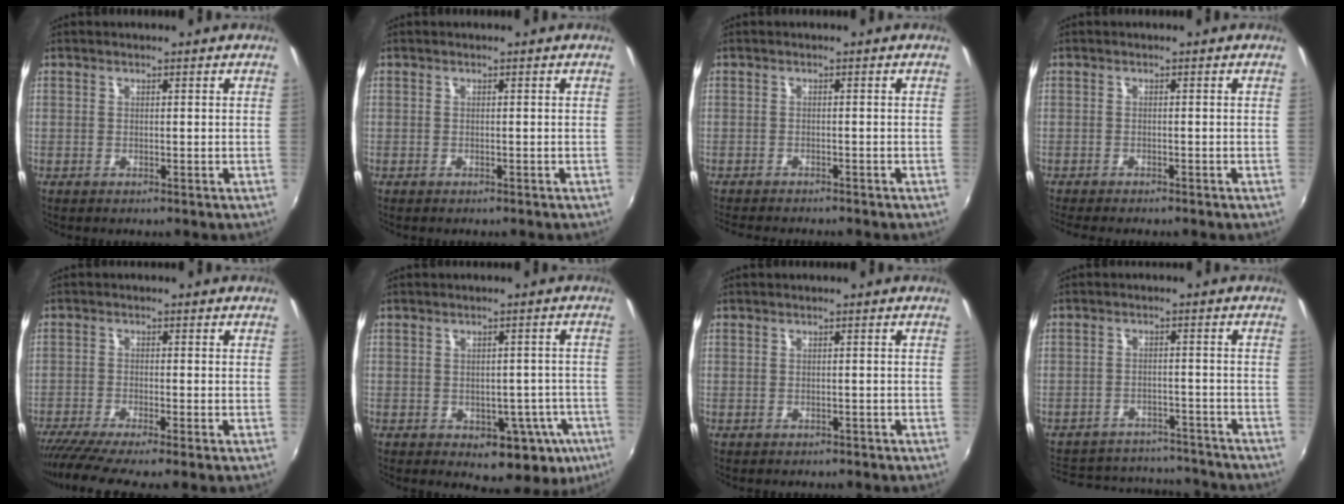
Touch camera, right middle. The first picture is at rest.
{"total": 0.5, "force": [-0.5, -0.2, 0.0], "torque": [0.000, -0.002, -0.008]}
{"total": 5.5, "force": [-5.2, 0.5, 1.9], "torque": [-0.048, -0.016, -0.081]}
{"total": 4.0, "force": [-3.6, 0.4, 1.7], "torque": [-0.036, -0.019, -0.060]}
{"total": 7.2, "force": [-5.8, -1.0, 4.1], "torque": [-0.093, -0.033, -0.104]}
{"total": 9.5, "force": [-3.9, 6.3, 5.9], "torque": [-0.060, 0.016, -0.032]}
{"total": 0.7, "force": [-0.6, 0.4, 0.0], "torque": [0.000, -0.001, -0.006]}
{"total": 17.2, "force": [-14.9, 6.9, 5.3], "torque": [-0.128, 0.036, -0.187]}